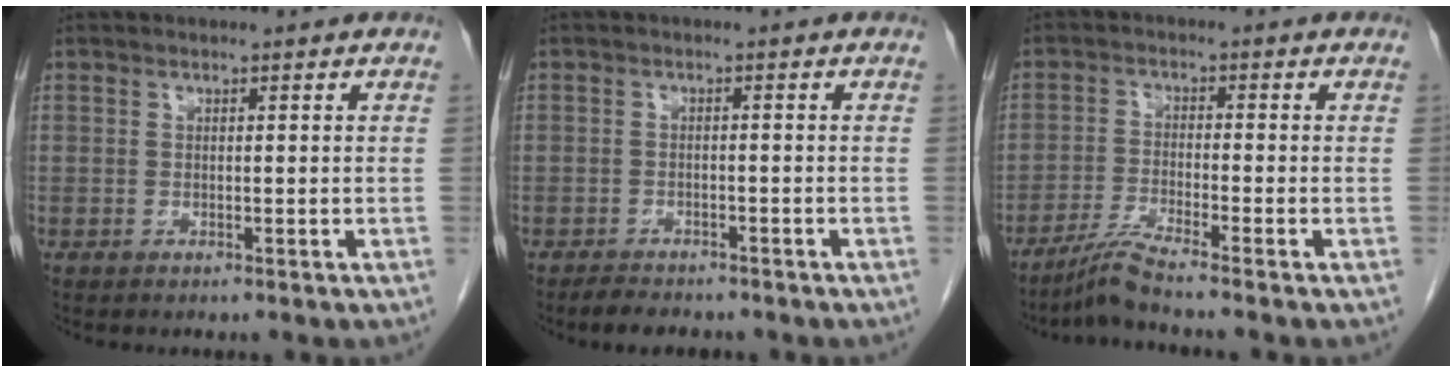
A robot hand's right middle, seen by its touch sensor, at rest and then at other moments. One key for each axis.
{"total": 3.8, "fx": -3.3, "fy": 1.4, "fz": 1.3, "tx": -0.026, "ty": -0.004, "tz": -0.050}
{"total": 4.5, "fx": -3.8, "fy": -1.6, "fz": 1.7, "tx": -0.040, "ty": -0.023, "tz": -0.081}